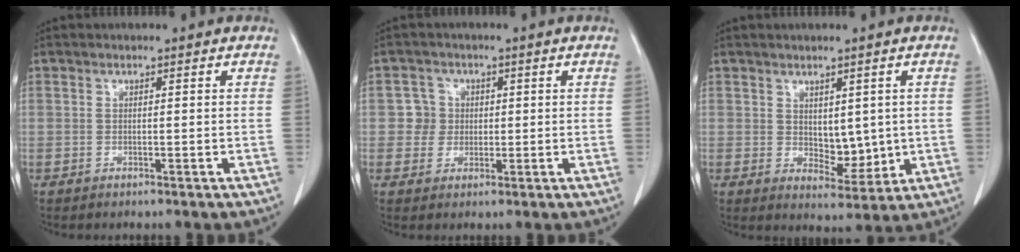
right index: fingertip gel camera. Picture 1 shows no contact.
{"total": 3.0, "force": [0.2, 3.0, 0.1], "torque": [0.006, 0.009, 0.004]}
{"total": 5.2, "force": [0.4, 3.0, 4.2], "torque": [-0.059, -0.006, 0.024]}